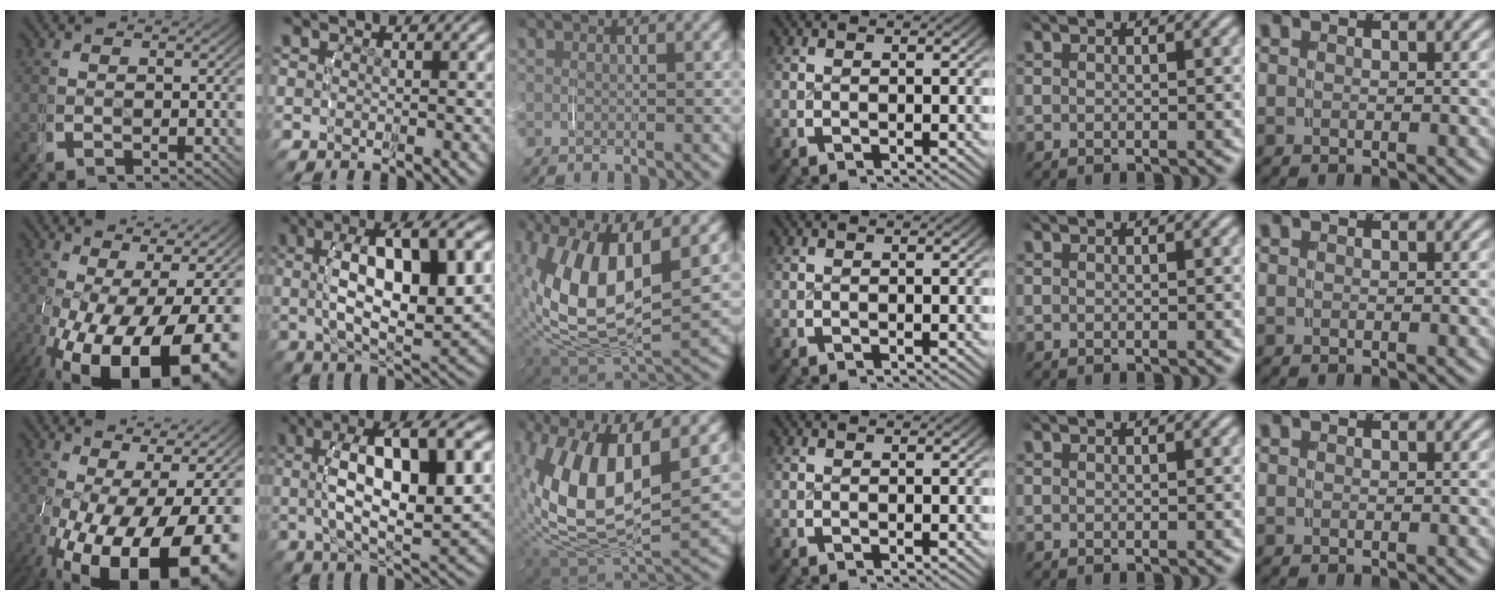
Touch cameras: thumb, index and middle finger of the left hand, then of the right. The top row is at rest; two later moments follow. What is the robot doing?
{"motion": "grasp_and_lifting", "object": "water bottle"}